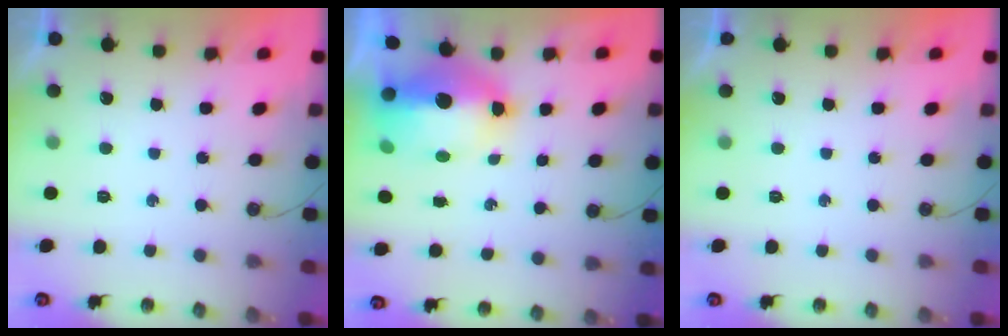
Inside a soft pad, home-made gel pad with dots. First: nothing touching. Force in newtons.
{"total": 16.6, "press": 14.4, "slide": 8.1}
{"total": 0.0}